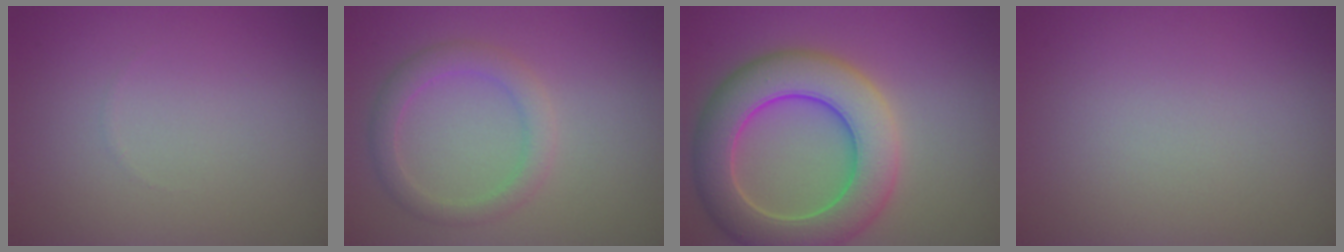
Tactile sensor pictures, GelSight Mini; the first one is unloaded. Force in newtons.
{"total": 2.8, "press": 2.8, "slide": 0.1}
{"total": 9.0, "press": 9.0, "slide": 0.7}
{"total": 0.0}